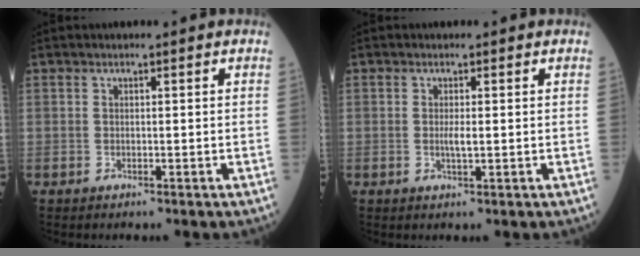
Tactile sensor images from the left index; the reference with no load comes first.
{"total": 1.5, "force": [0.0, 0.3, 1.5], "torque": [-0.033, -0.002, 0.001]}